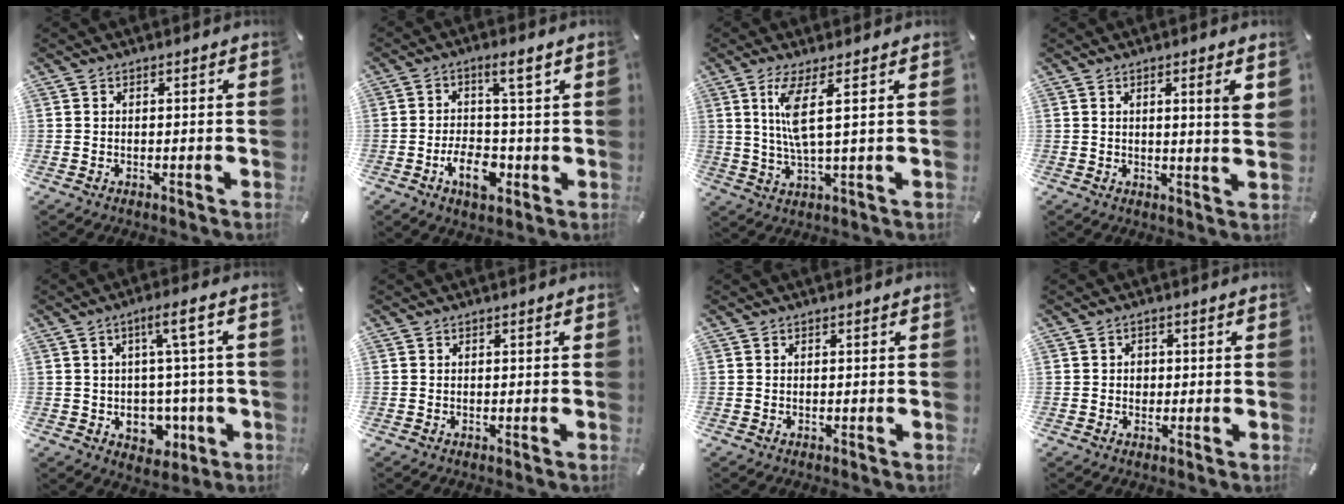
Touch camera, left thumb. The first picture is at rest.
{"total": 9.6, "force": [-1.0, 4.9, 8.3], "torque": [-0.138, -0.001, -0.021]}
{"total": 8.6, "force": [2.7, 1.3, 8.0], "torque": [-0.167, -0.005, 0.043]}
{"total": 4.9, "force": [1.7, -0.1, 4.6], "torque": [-0.074, -0.010, 0.021]}
{"total": 10.3, "force": [0.6, 6.1, 8.2], "torque": [-0.106, -0.002, 0.013]}
{"total": 0.0}
{"total": 0.0}
{"total": 1.7, "force": [0.0, 1.5, 0.7], "torque": [-0.006, 0.003, -0.005]}